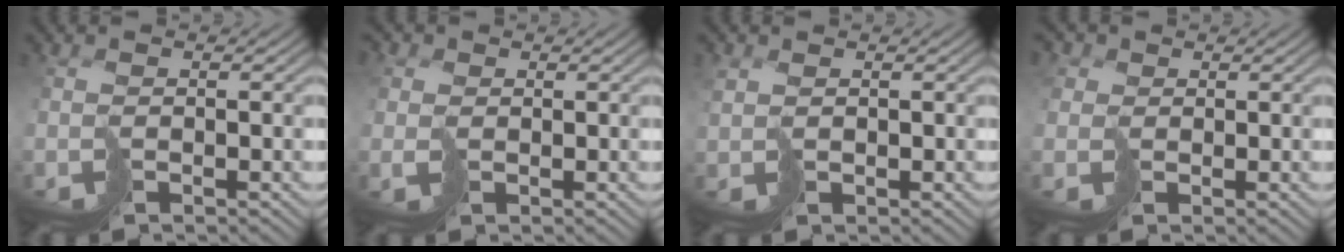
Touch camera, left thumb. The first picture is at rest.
{"total": 2.5, "force": [0.7, 2.2, 0.9], "torque": [-0.042, 0.005, 0.010]}
{"total": 1.8, "force": [1.0, 1.3, 0.7], "torque": [-0.031, -0.001, 0.020]}
{"total": 2.9, "force": [1.0, 2.6, 0.9], "torque": [-0.039, 0.006, 0.009]}